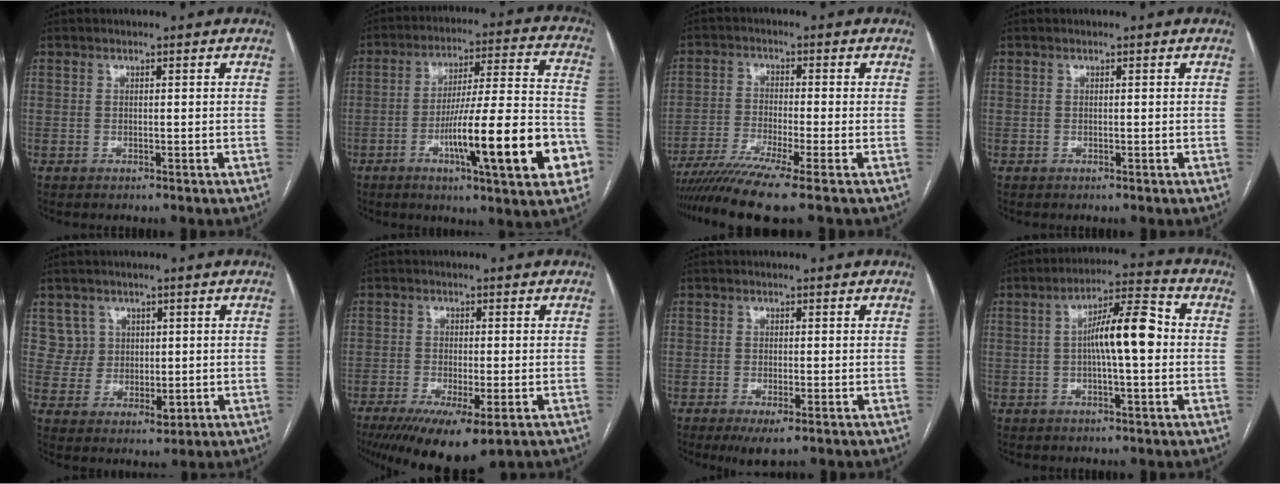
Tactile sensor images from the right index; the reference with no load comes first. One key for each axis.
{"total": 20.1, "fx": -7.4, "fy": 1.6, "fz": 18.6, "tx": -0.251, "ty": 0.006, "tz": -0.104}
{"total": 9.8, "fx": -7.4, "fy": -1.5, "fz": 6.2, "tx": -0.101, "ty": -0.026, "tz": -0.123}
{"total": 0.0}
{"total": 5.3, "fx": 2.4, "fy": 4.7, "fz": 0.2, "tx": -0.002, "ty": 0.009, "tz": 0.056}
{"total": 12.0, "fx": -7.4, "fy": 2.7, "fz": 9.1, "tx": -0.142, "ty": -0.030, "tz": -0.117}
{"total": 3.5, "fx": -1.8, "fy": 0.8, "fz": 2.9, "tx": -0.041, "ty": -0.007, "tz": -0.021}
{"total": 9.5, "fx": 0.1, "fy": 1.7, "fz": 9.3, "tx": -0.160, "ty": 0.024, "tz": -0.002}